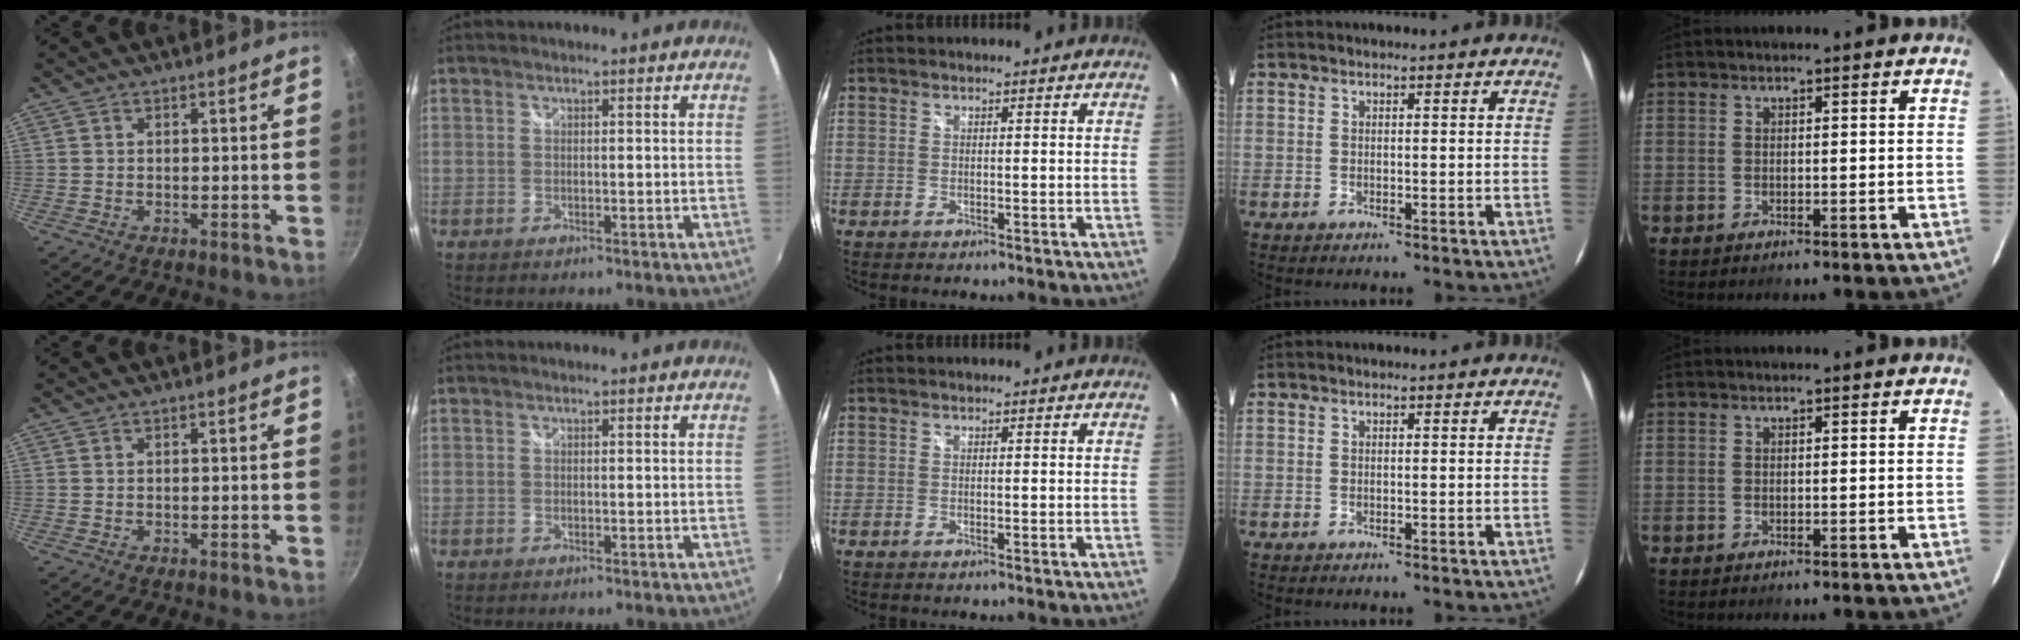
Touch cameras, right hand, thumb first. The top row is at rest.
{}